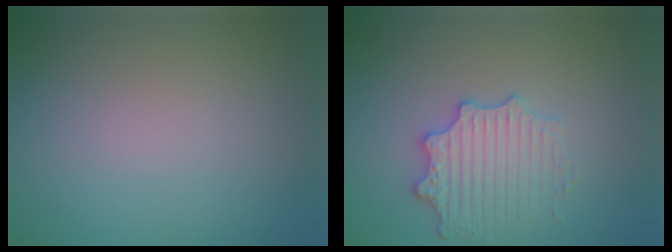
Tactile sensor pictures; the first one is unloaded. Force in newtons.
{"total": 3.5, "press": 3.3, "slide": 1.0}